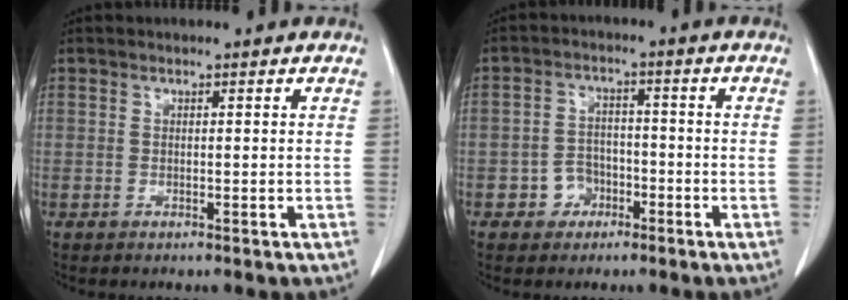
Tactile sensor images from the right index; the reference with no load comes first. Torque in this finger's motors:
{"motor_torque": [-0.06, -0.03, -0.02, 0.00]}